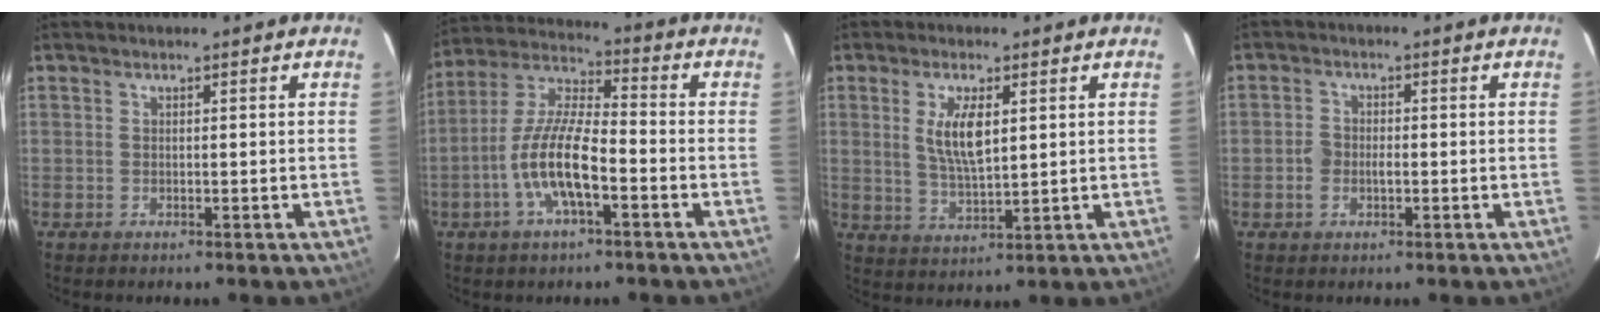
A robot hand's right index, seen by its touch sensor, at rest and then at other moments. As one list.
[{"total": 12.3, "force": [-4.7, 3.6, 10.9], "torque": [-0.228, 0.000, -0.089]}, {"total": 7.2, "force": [2.0, 2.6, 6.4], "torque": [-0.120, -0.004, 0.044]}, {"total": 2.8, "force": [-1.0, 2.2, 1.5], "torque": [-0.033, 0.006, -0.017]}]